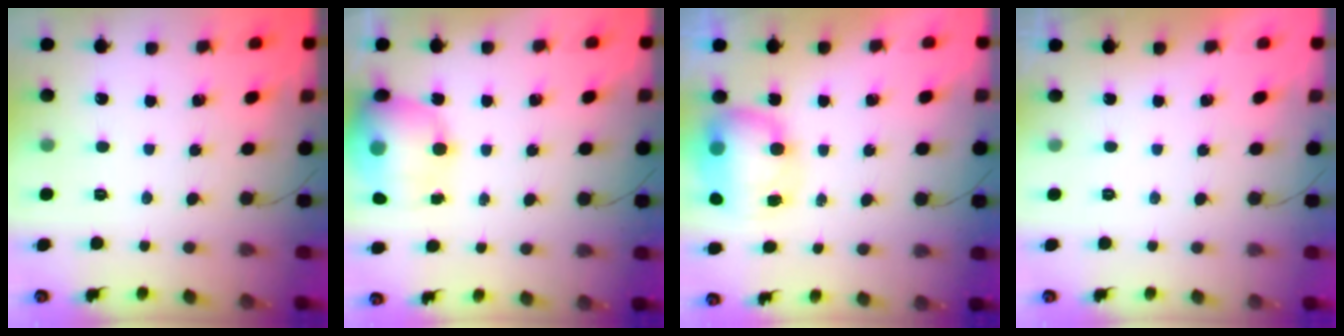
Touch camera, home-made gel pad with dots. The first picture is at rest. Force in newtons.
{"total": 16.4, "press": 15.9, "slide": 4.1}
{"total": 9.1, "press": 8.9, "slide": 1.8}
{"total": 0.0}